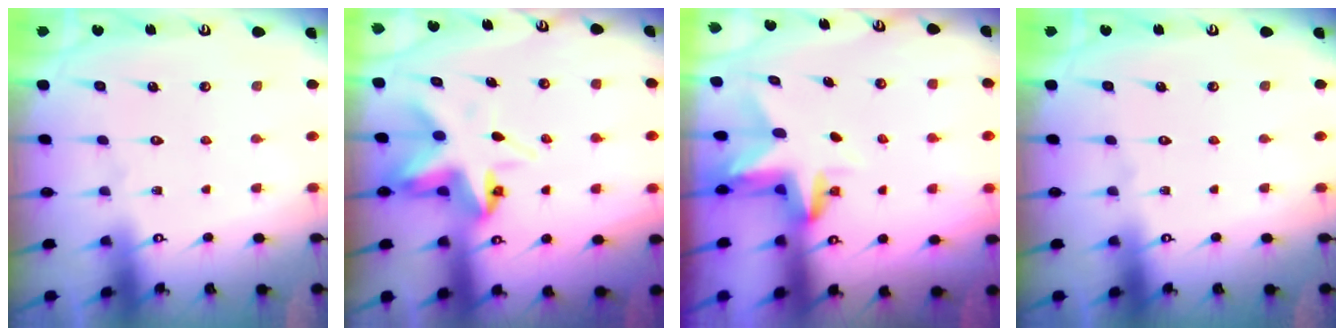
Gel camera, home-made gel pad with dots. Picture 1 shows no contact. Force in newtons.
{"total": 7.3, "press": 7.1, "slide": 1.9}
{"total": 3.3, "press": 3.3, "slide": 0.3}
{"total": 0.0}